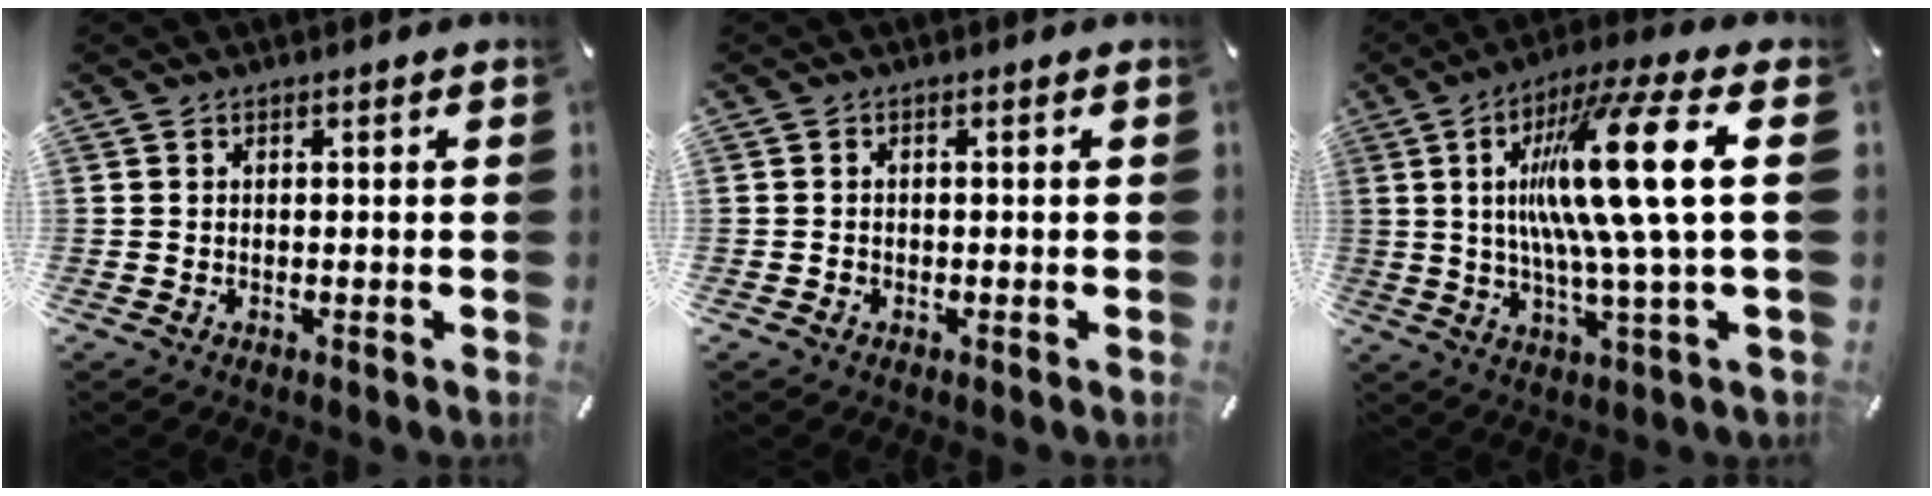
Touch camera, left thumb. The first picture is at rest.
{"total": 0.7, "force": [-0.4, 0.5, 0.0], "torque": [0.000, 0.005, -0.011]}
{"total": 20.5, "force": [3.9, 2.1, 20.0], "torque": [-0.380, -0.016, 0.035]}